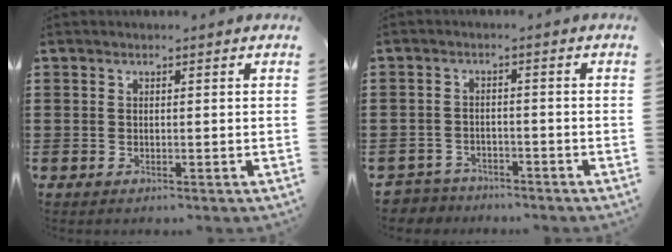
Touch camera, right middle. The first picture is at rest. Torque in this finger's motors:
{"motor_torque": [2.14, 0.00, 0.01, 0.03]}